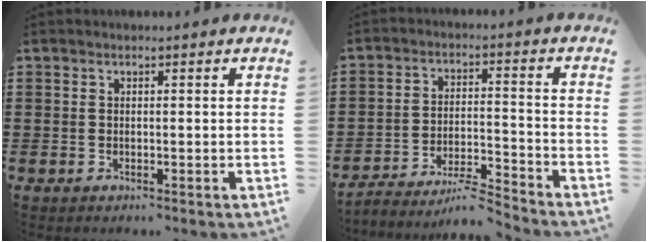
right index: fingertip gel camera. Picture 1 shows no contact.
{"total": 5.8, "force": [-5.4, 0.3, 2.1], "torque": [-0.042, -0.003, -0.107]}